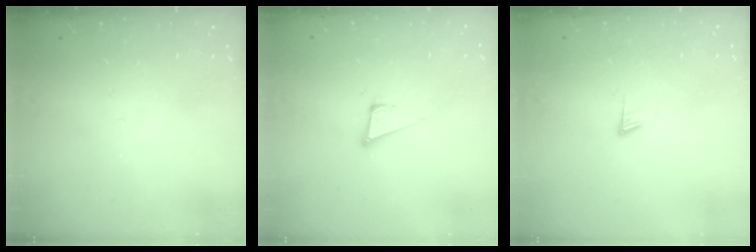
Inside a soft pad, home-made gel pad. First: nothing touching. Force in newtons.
{"total": 5.1, "press": 4.3, "slide": 2.8}
{"total": 5.1, "press": 5.1, "slide": 0.6}